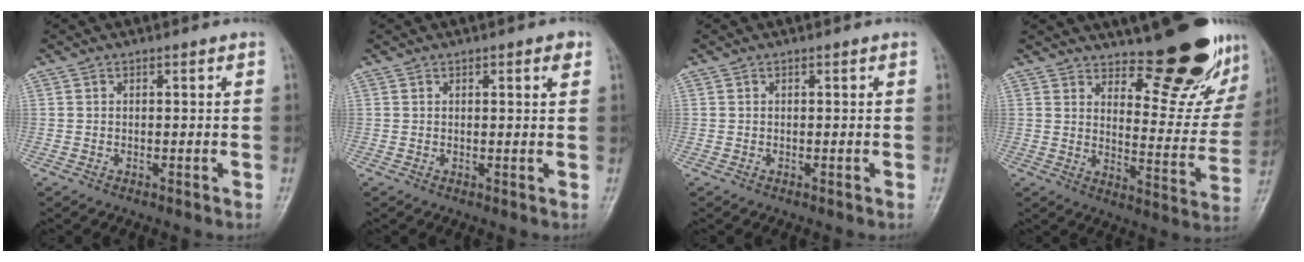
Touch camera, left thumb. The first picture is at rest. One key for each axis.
{"total": 2.1, "fx": 1.1, "fy": 0.6, "fz": 1.7, "tx": -0.017, "ty": -0.002, "tz": 0.012}
{"total": 0.0}
{"total": 18.9, "fx": 14.1, "fy": 6.1, "fz": 10.9, "tx": -0.101, "ty": -0.120, "tz": 0.192}